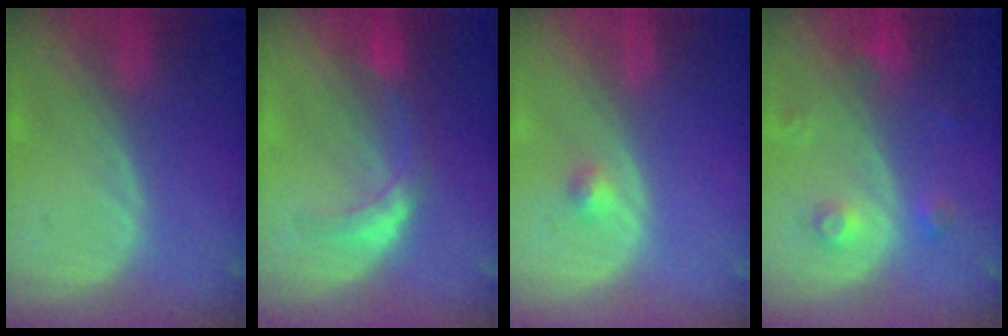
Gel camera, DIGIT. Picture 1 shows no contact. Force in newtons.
{"total": 5.9, "press": 5.2, "slide": 2.8}
{"total": 1.5, "press": 1.3, "slide": 0.8}
{"total": 3.6, "press": 3.2, "slide": 1.6}